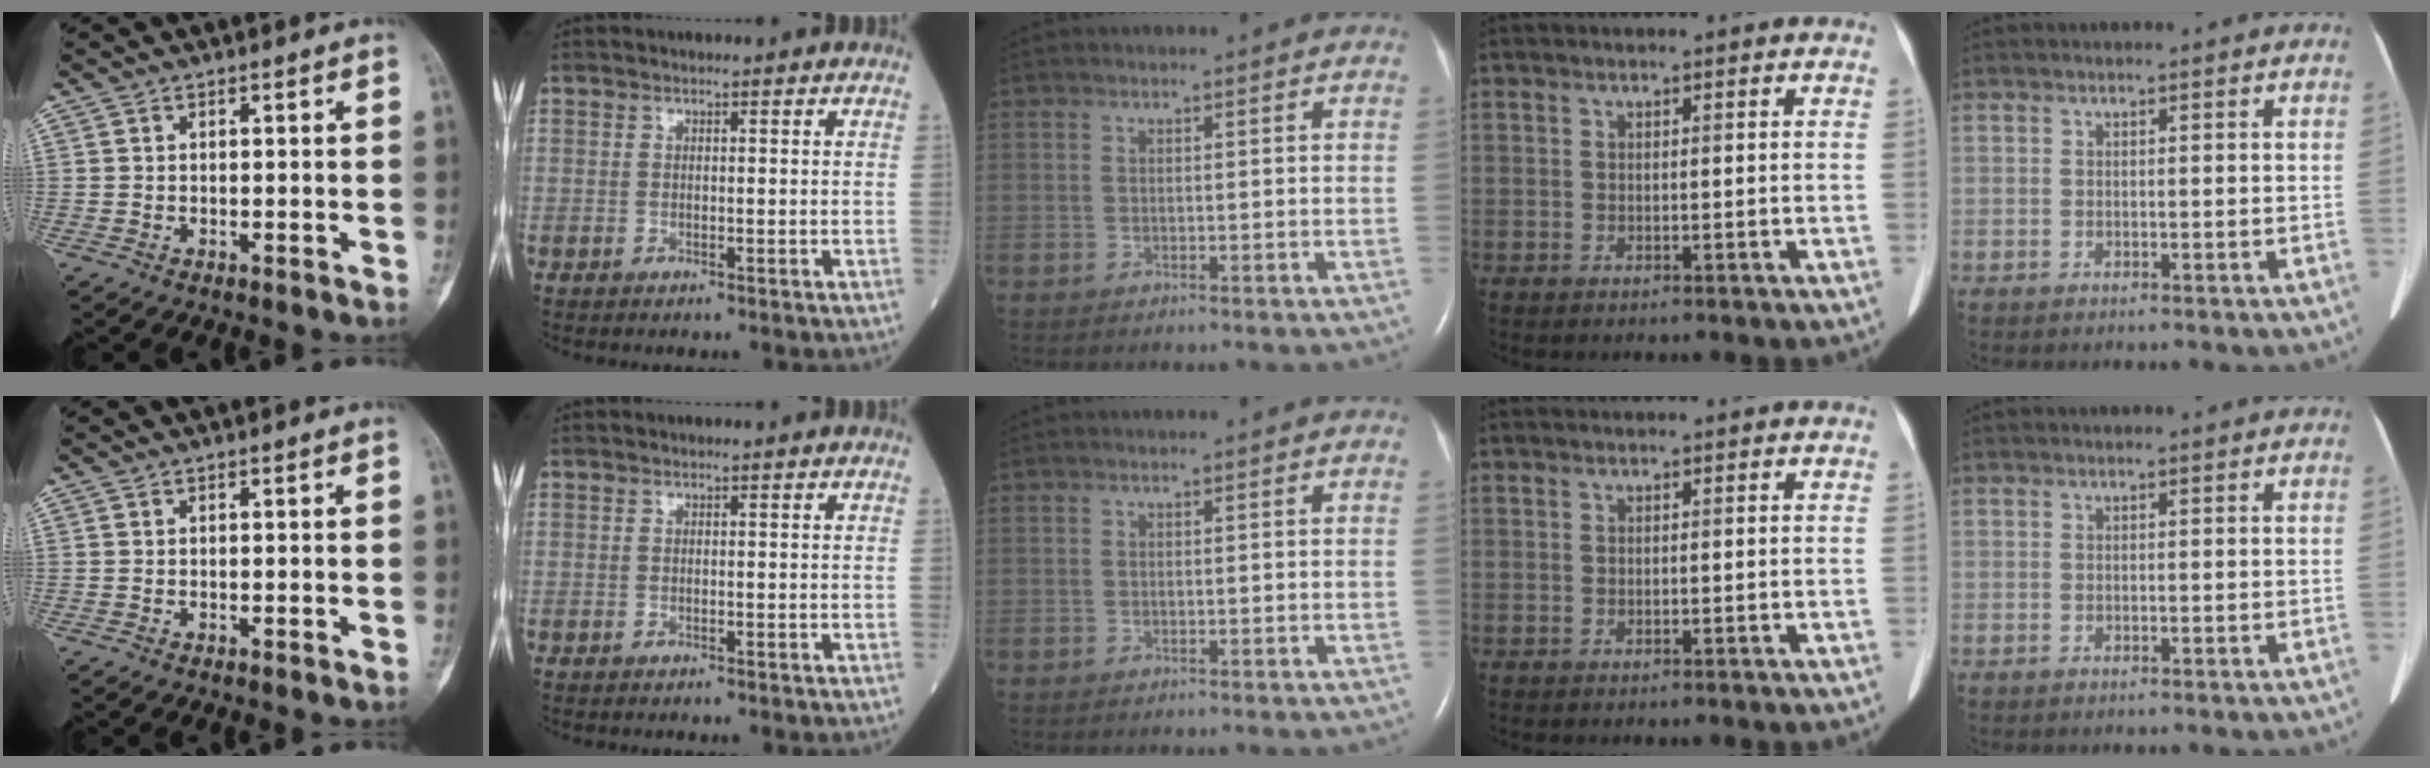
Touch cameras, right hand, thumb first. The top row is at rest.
{}